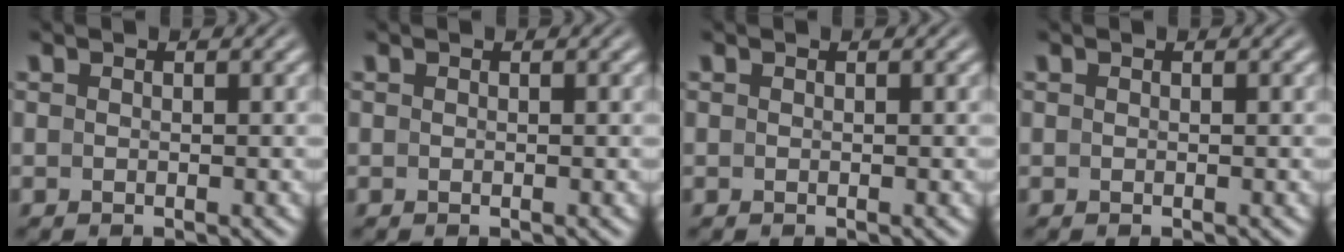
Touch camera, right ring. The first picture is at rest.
{"total": 0.0}
{"total": 0.0}
{"total": 0.0}